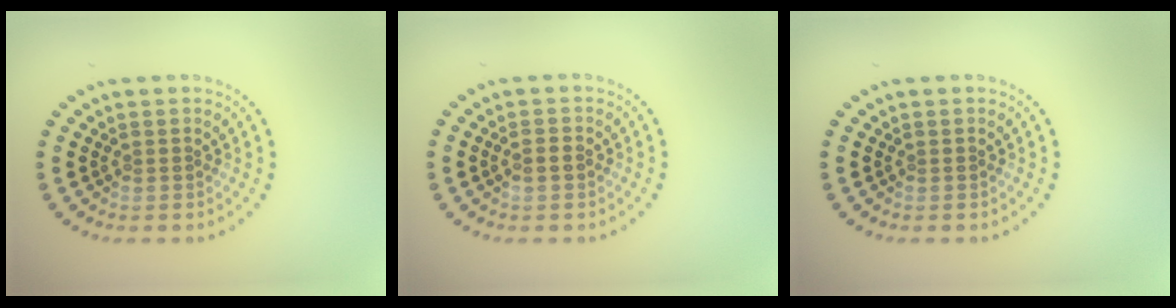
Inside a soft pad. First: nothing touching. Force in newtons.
{"total": 0.8, "press": 0.8, "slide": 0.1}
{"total": 0.0}